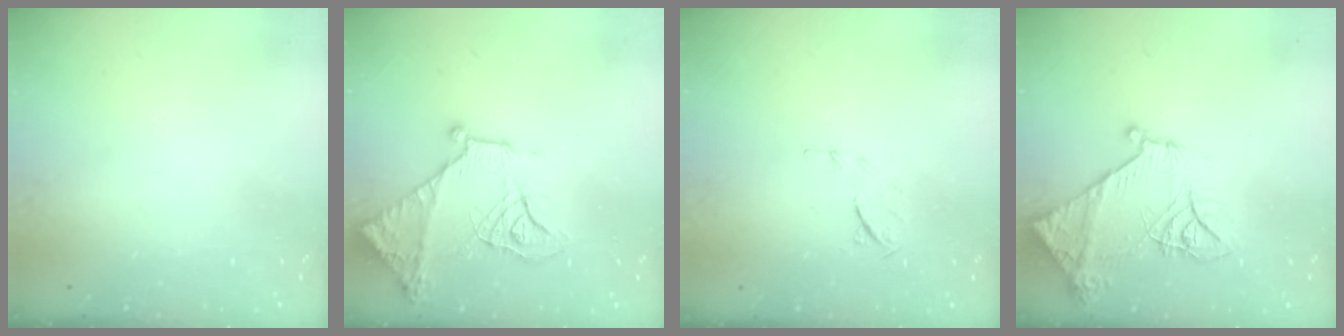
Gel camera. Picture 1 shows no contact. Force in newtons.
{"total": 18.2, "press": 18.2, "slide": 1.1}
{"total": 6.9, "press": 6.9, "slide": 0.7}
{"total": 14.8, "press": 14.7, "slide": 1.6}